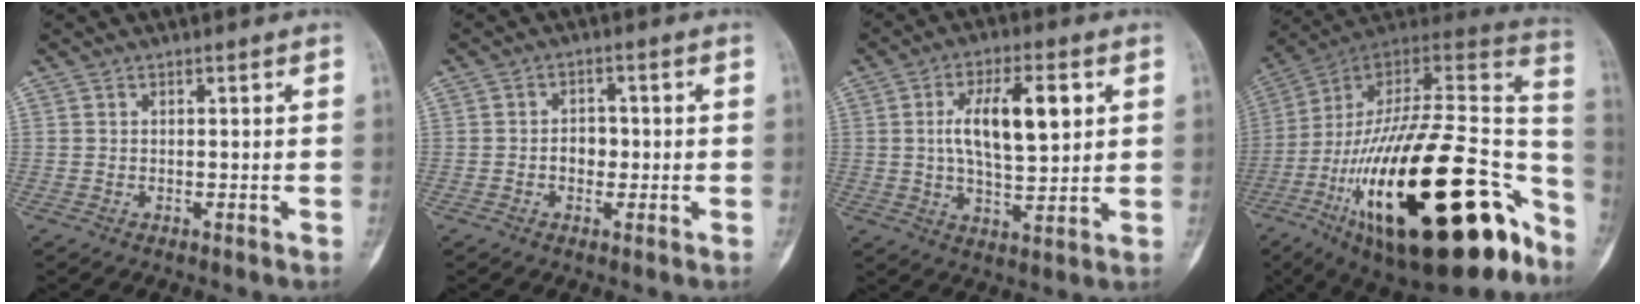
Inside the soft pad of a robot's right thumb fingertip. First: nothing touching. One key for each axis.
{"total": 3.3, "fx": -0.5, "fy": 2.5, "fz": 2.0, "tx": -0.015, "ty": 0.010, "tz": -0.013}
{"total": 12.8, "fx": 2.8, "fy": 5.3, "fz": 11.3, "tx": -0.185, "ty": -0.004, "tz": 0.050}
{"total": 39.5, "fx": -16.0, "fy": 15.6, "fz": 32.6, "tx": -0.479, "ty": 0.057, "tz": -0.253}